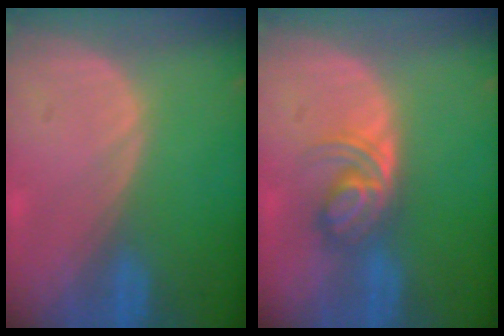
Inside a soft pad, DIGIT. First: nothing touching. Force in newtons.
{"total": 5.7, "press": 5.1, "slide": 2.6}